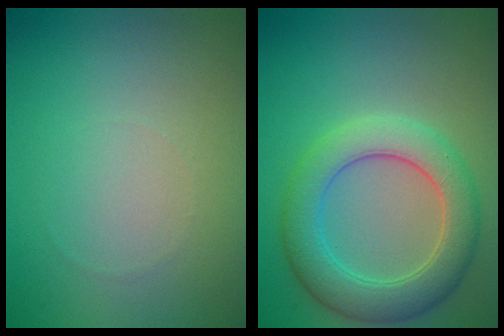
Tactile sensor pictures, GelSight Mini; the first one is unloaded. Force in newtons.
{"total": 5.7, "press": 5.7, "slide": 0.2}